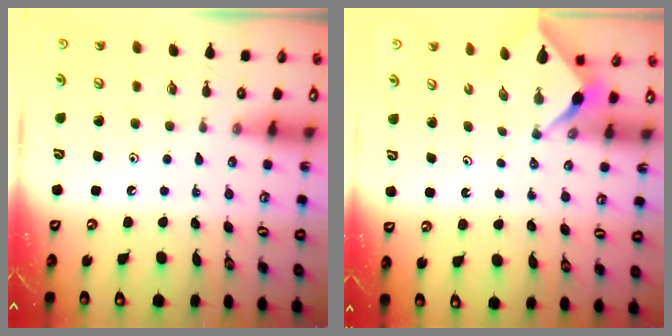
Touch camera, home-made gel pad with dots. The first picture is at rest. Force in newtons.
{"total": 2.6, "press": 2.6, "slide": 0.3}